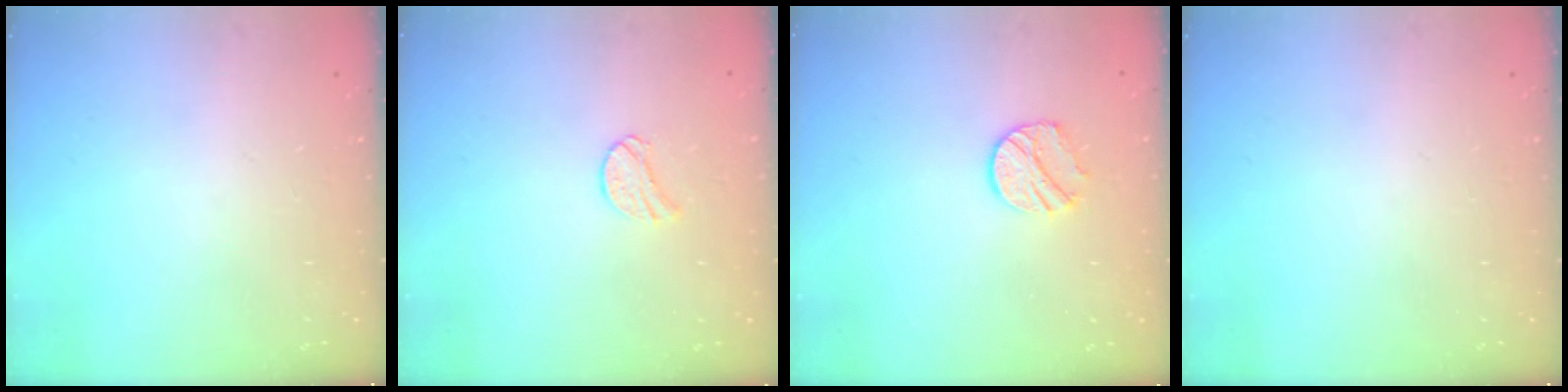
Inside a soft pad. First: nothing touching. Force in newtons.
{"total": 8.2, "press": 8.1, "slide": 0.7}
{"total": 8.7, "press": 8.7, "slide": 0.2}
{"total": 0.0}